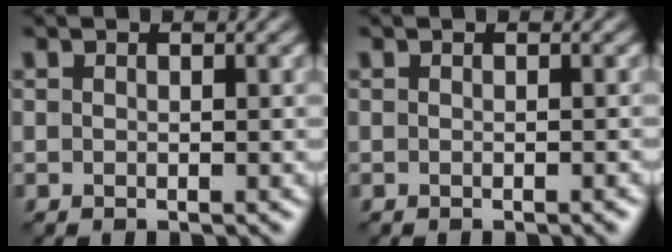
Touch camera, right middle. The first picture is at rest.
{"total": 0.6, "force": [-0.2, 0.1, 0.6], "torque": [-0.006, 0.001, -0.006]}